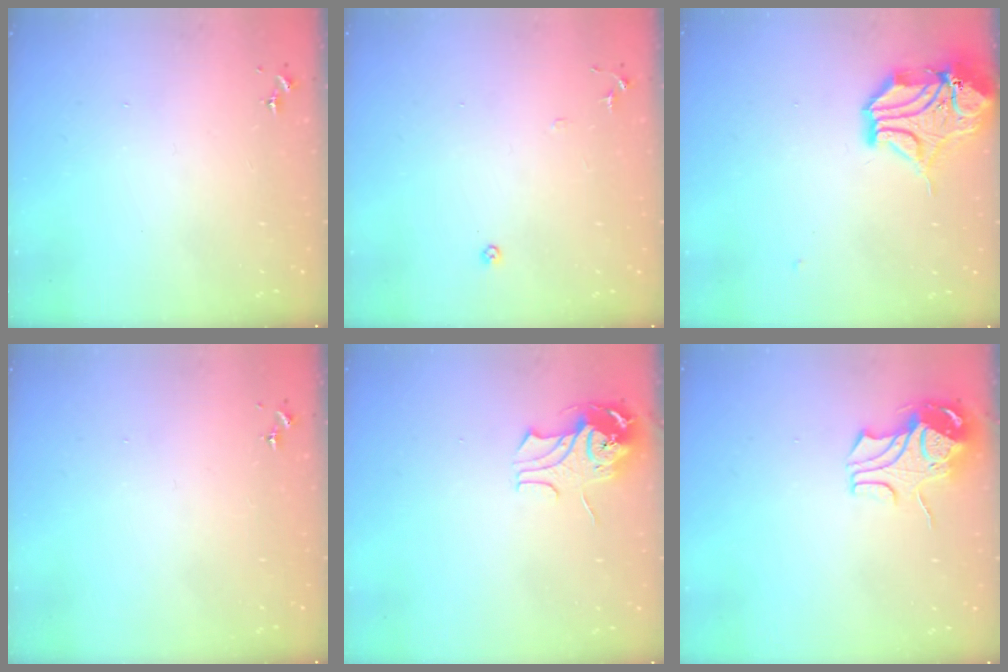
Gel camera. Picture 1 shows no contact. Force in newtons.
{"total": 6.1, "press": 6.1, "slide": 0.7}
{"total": 13.3, "press": 13.2, "slide": 1.9}
{"total": 0.0}
{"total": 10.2, "press": 10.1, "slide": 1.0}
{"total": 9.6, "press": 9.5, "slide": 1.3}